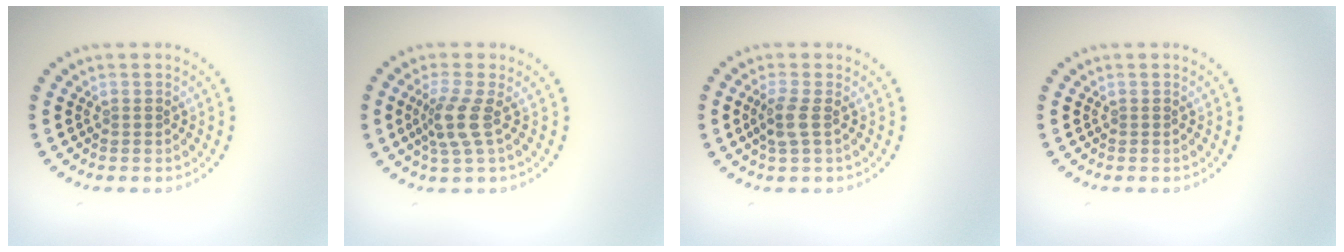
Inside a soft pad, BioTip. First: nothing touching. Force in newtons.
{"total": 2.9, "press": 2.2, "slide": 1.8}
{"total": 2.1, "press": 1.9, "slide": 1.0}
{"total": 0.0}